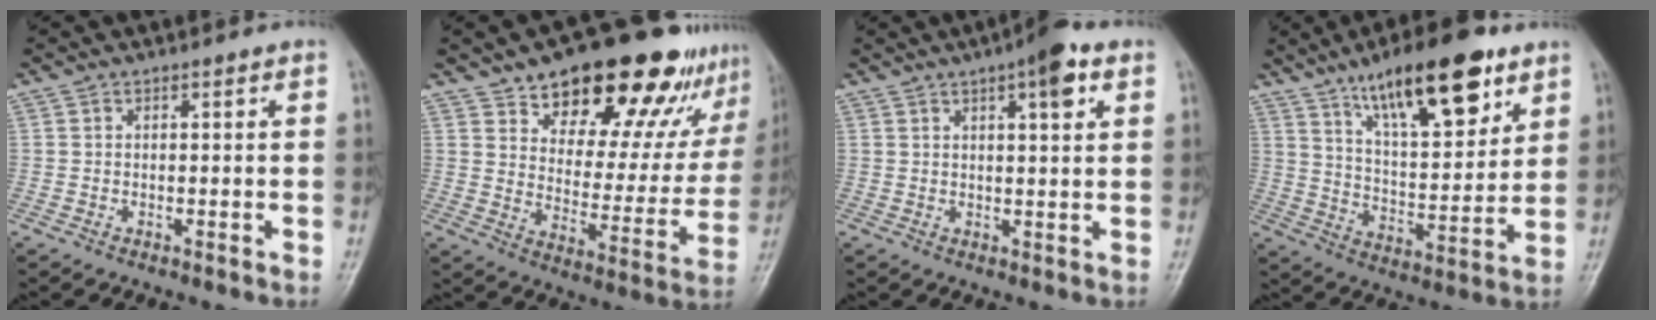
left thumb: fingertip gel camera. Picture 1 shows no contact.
{"total": 24.3, "force": [17.0, 10.6, 13.7], "torque": [-0.141, -0.070, 0.240]}
{"total": 6.8, "force": [3.3, 1.9, 5.7], "torque": [-0.074, -0.003, 0.043]}
{"total": 19.2, "force": [11.5, 6.6, 13.9], "torque": [-0.183, -0.052, 0.195]}